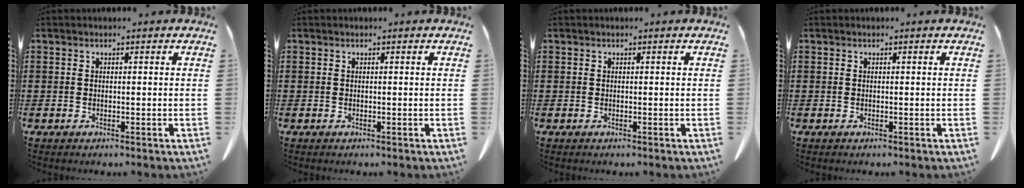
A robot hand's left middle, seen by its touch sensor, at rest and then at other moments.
{"total": 0.0}
{"total": 0.0}
{"total": 0.0}